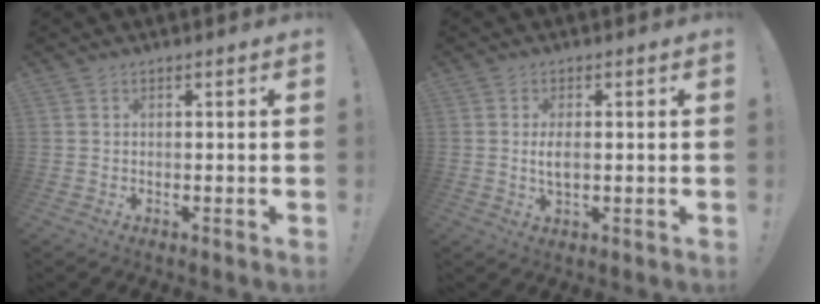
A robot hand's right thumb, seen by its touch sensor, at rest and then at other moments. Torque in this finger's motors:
{"motor_torque": [-0.12, 0.19, 0.30, -0.23, 0.03]}